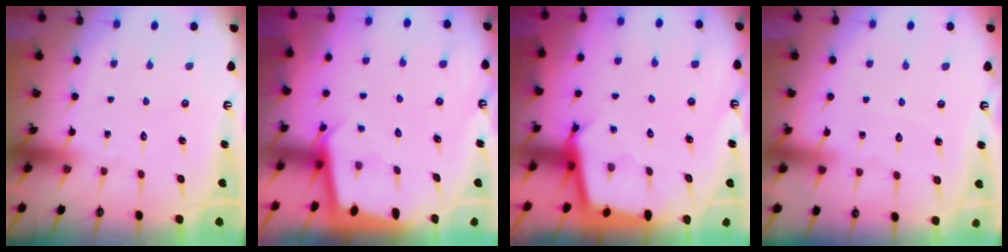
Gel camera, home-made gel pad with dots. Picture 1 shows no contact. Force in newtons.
{"total": 2.1, "press": 2.1, "slide": 0.1}
{"total": 2.6, "press": 2.6, "slide": 0.2}
{"total": 2.4, "press": 2.3, "slide": 0.4}